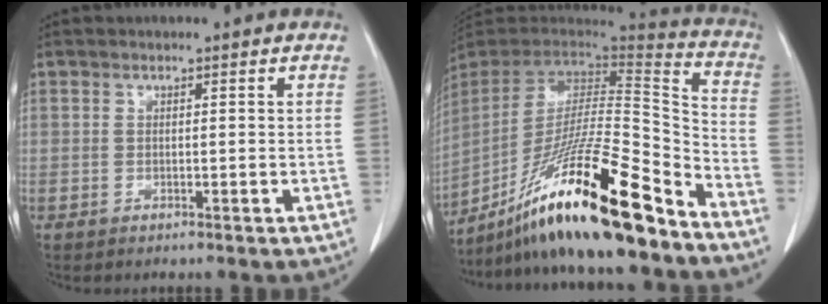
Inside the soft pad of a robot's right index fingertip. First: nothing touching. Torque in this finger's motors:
{"motor_torque": [2.13, 0.00, 1.05, 0.21]}